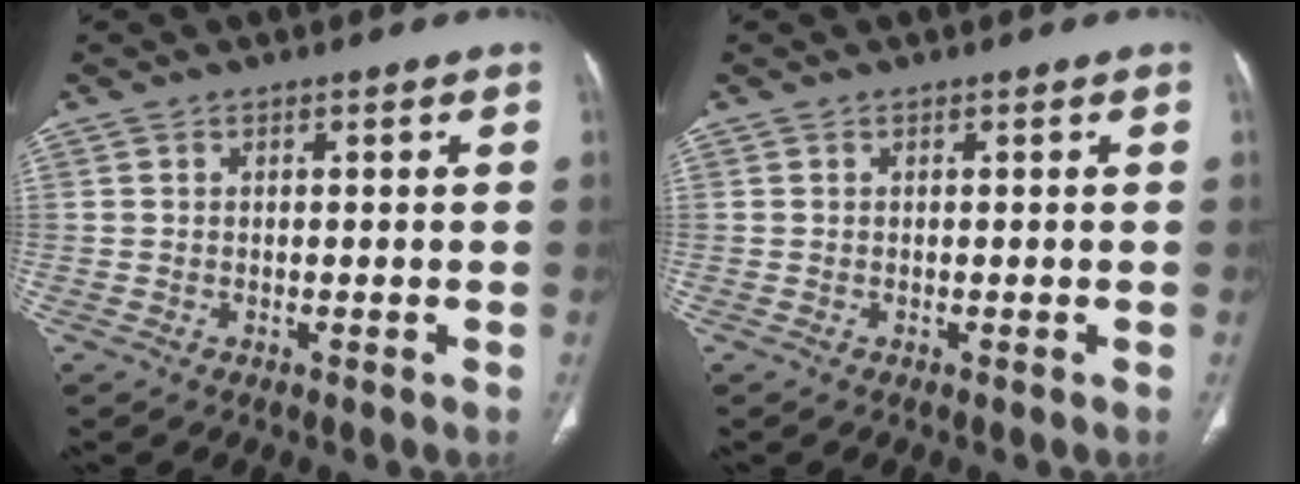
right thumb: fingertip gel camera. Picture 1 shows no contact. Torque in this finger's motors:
{"motor_torque": [-0.44, 0.28, 0.44, 0.13, -0.03]}